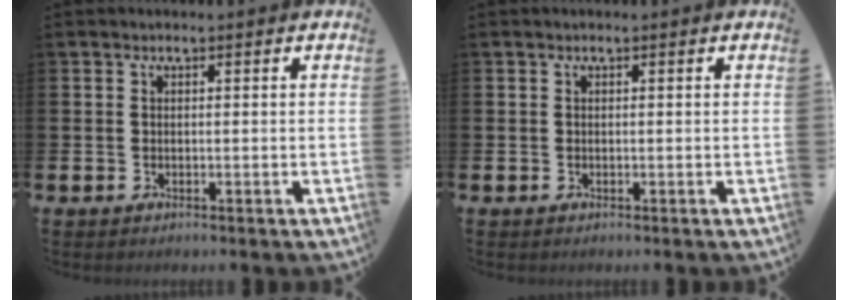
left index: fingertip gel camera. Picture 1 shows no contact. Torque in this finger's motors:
{"motor_torque": [-0.06, 0.07, -0.01, -0.01]}